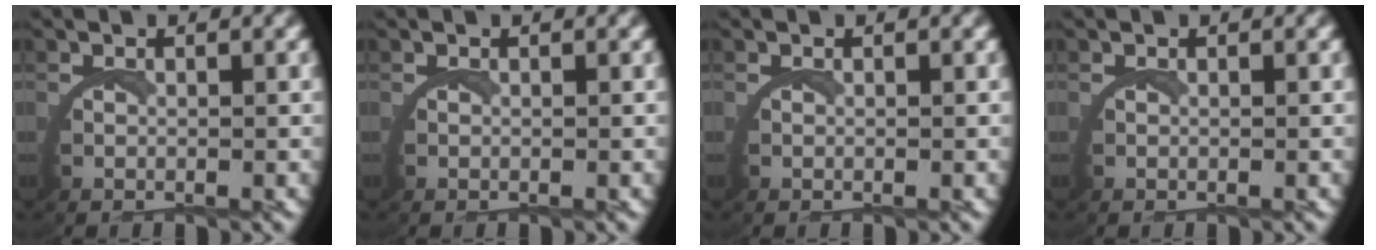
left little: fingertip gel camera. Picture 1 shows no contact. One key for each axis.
{"total": 0.0}
{"total": 0.0}
{"total": 0.0}